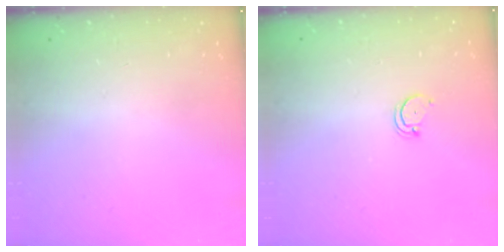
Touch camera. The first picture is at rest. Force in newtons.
{"total": 2.7, "press": 2.7, "slide": 0.2}